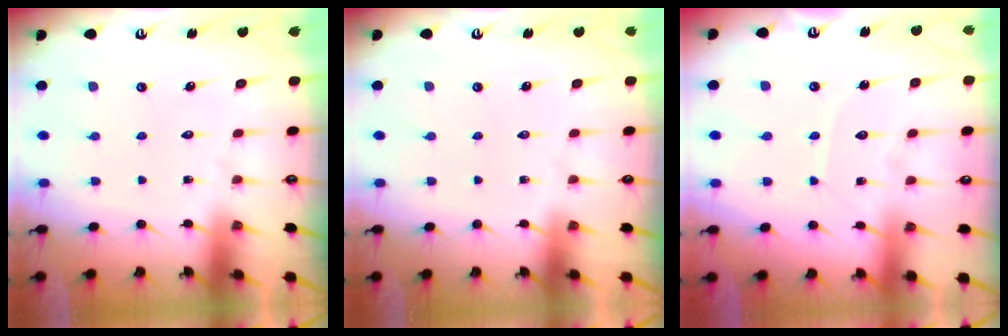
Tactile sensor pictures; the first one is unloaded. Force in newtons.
{"total": 0.0}
{"total": 6.1, "press": 6.1, "slide": 0.6}